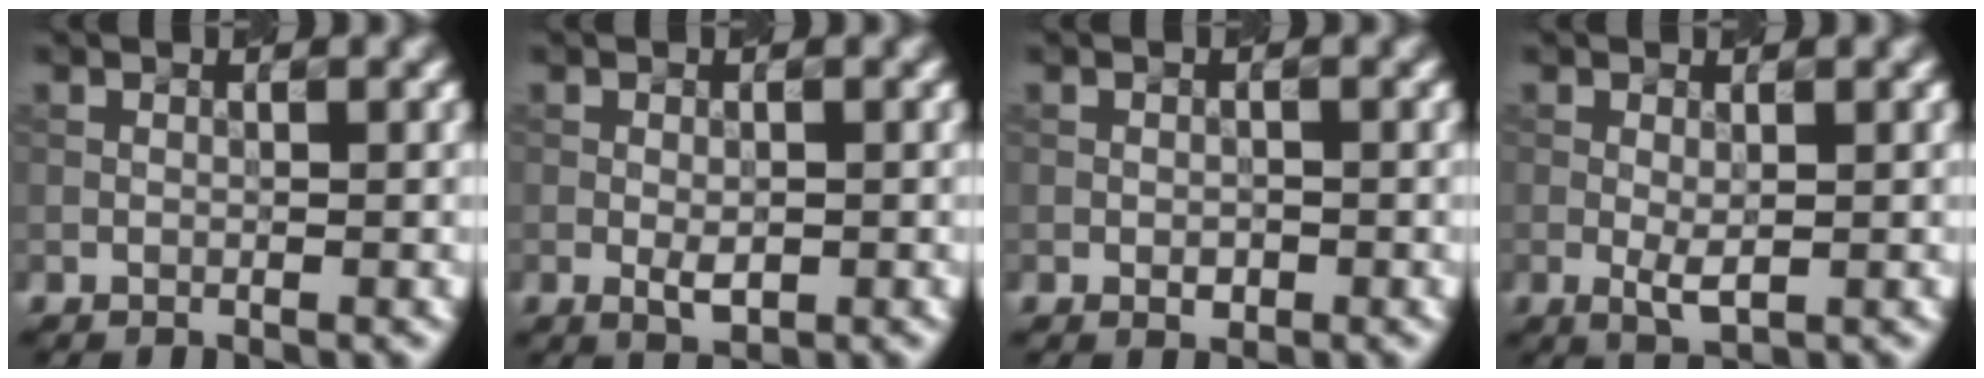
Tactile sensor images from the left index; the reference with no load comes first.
{"total": 1.8, "force": [-0.4, 0.9, 1.5], "torque": [-0.029, -0.003, -0.006]}
{"total": 1.0, "force": [-0.4, 0.7, 0.7], "torque": [-0.010, 0.001, -0.007]}
{"total": 1.9, "force": [-0.1, 0.7, 1.8], "torque": [-0.035, -0.005, -0.001]}